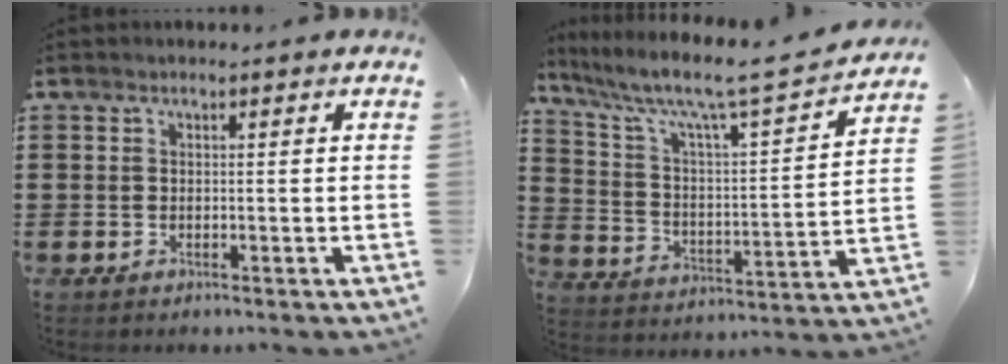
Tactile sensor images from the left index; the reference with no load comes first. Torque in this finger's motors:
{"motor_torque": [2.10, -0.03, 0.25, 0.18]}